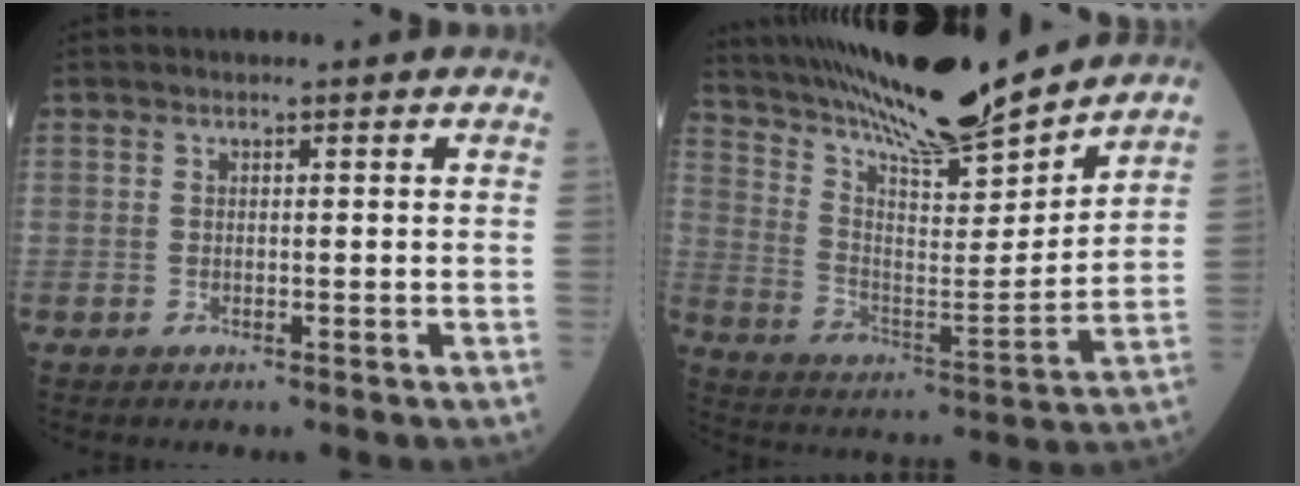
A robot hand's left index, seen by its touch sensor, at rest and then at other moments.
{"total": 21.4, "force": [19.1, 1.7, 9.4], "torque": [-0.180, -0.014, 0.312]}